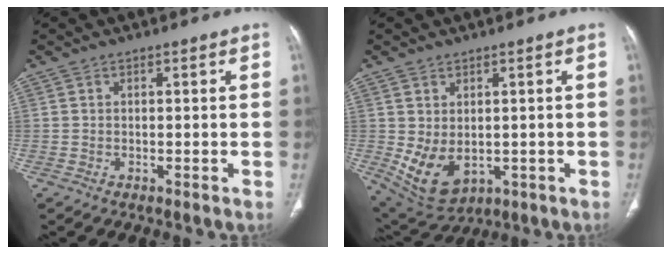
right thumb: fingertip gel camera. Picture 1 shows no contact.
{"total": 8.9, "force": [-0.8, 5.9, 6.6], "torque": [-0.112, -0.006, 0.016]}